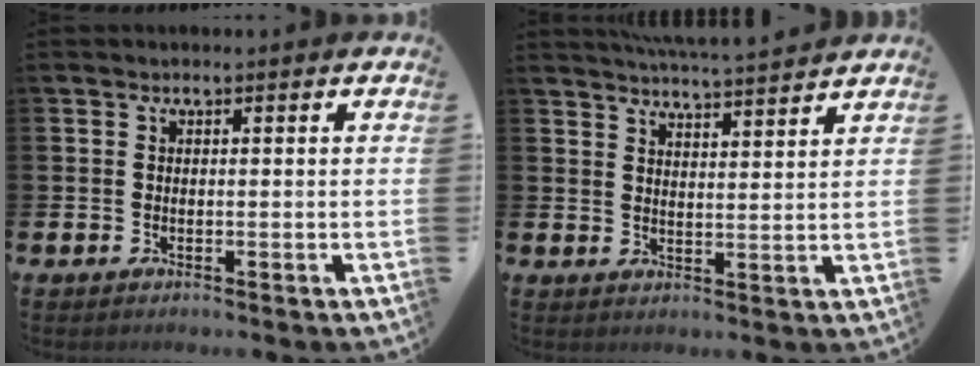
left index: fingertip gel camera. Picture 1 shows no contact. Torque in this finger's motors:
{"motor_torque": [0.82, -1.32, -0.47, 0.07]}